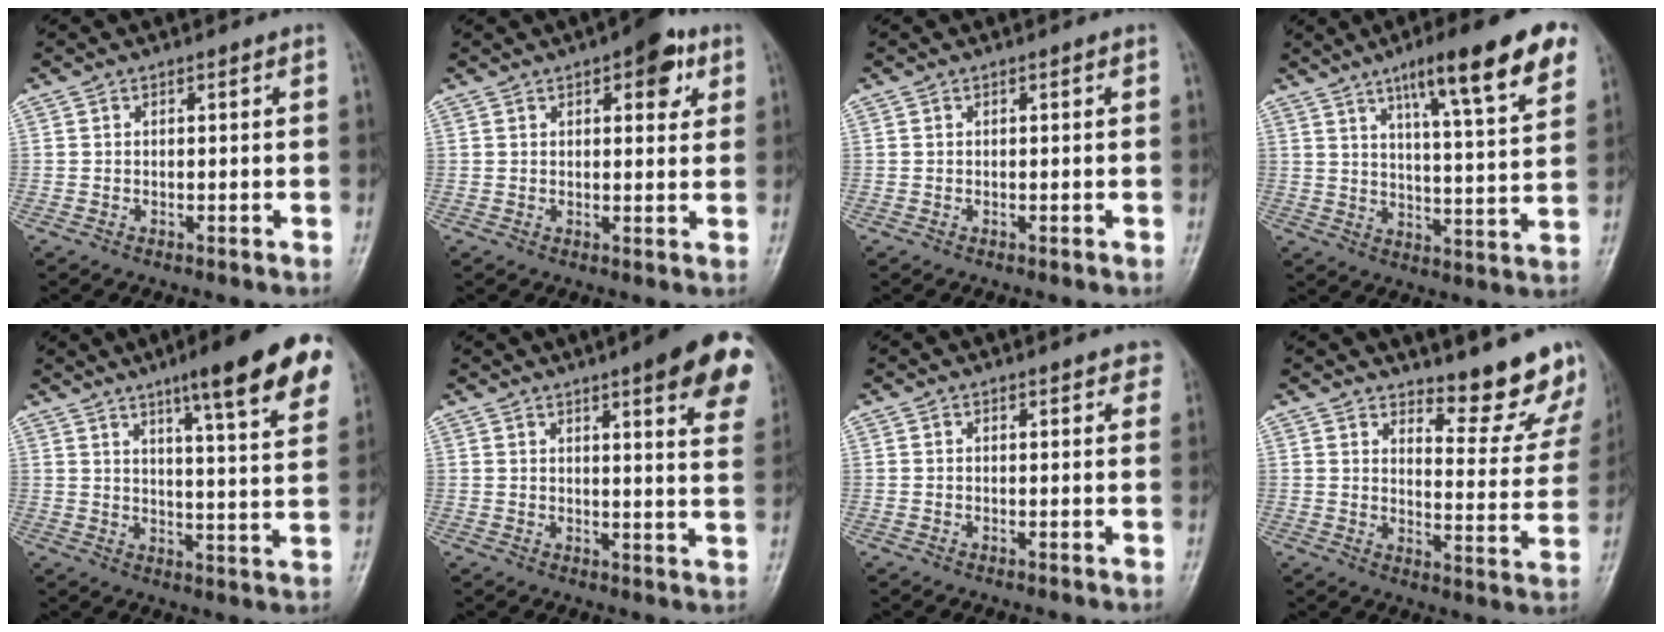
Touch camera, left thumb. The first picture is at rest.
{"total": 7.2, "force": [3.4, 3.2, 5.4], "torque": [-0.043, -0.007, 0.036]}
{"total": 0.0}
{"total": 17.5, "force": [10.1, 2.9, 14.0], "torque": [-0.183, -0.034, 0.148]}
{"total": 17.9, "force": [10.6, 2.8, 14.2], "torque": [-0.169, -0.041, 0.141]}
{"total": 16.6, "force": [9.6, 3.5, 13.1], "torque": [-0.139, -0.033, 0.106]}
{"total": 3.1, "force": [2.4, 1.2, 1.5], "torque": [0.004, -0.002, 0.021]}
{"total": 13.8, "force": [12.3, 3.6, 5.0], "torque": [-0.024, -0.119, 0.150]}